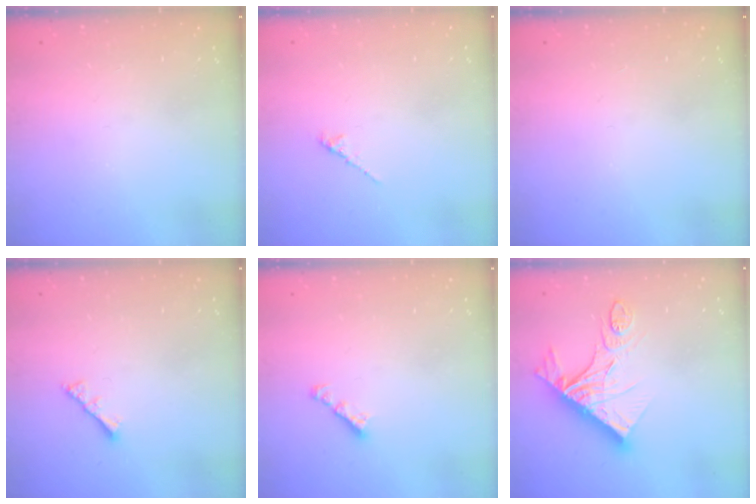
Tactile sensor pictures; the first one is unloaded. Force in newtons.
{"total": 1.6, "press": 1.5, "slide": 0.5}
{"total": 0.0}
{"total": 2.8, "press": 2.8, "slide": 0.6}
{"total": 2.2, "press": 2.1, "slide": 0.6}
{"total": 18.3, "press": 18.2, "slide": 1.8}